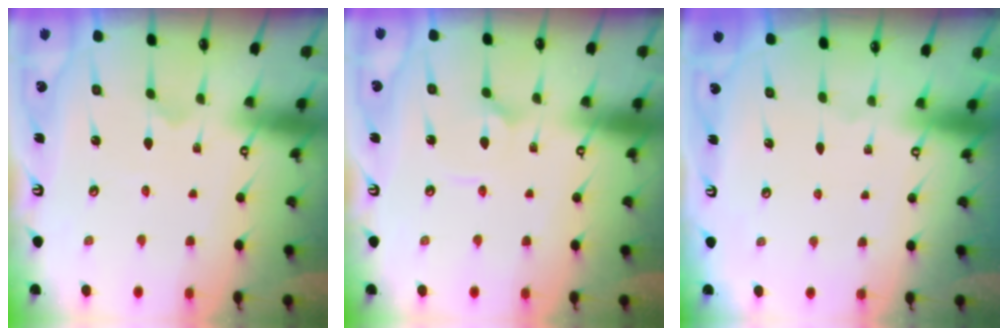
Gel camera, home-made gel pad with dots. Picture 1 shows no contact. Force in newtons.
{"total": 2.6, "press": 2.6, "slide": 0.2}
{"total": 0.0}